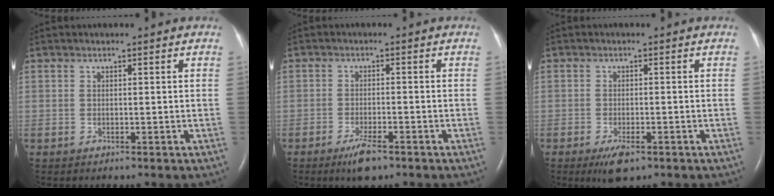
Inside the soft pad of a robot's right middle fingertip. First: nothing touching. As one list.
[{"total": 4.0, "force": [-2.7, 0.8, 2.8], "torque": [-0.059, -0.006, -0.046]}, {"total": 3.9, "force": [-2.3, 1.3, 2.9], "torque": [-0.057, -0.006, -0.033]}]